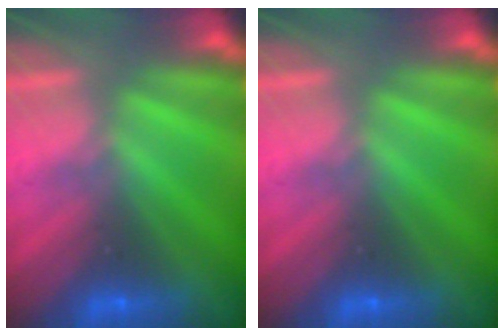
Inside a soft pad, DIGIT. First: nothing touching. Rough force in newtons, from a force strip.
{"total": 0.0}